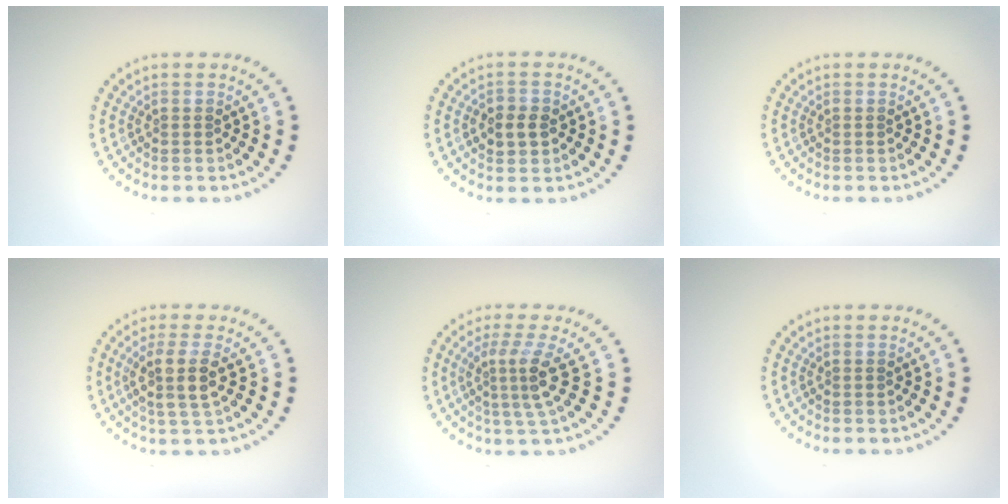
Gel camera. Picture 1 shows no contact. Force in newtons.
{"total": 2.4, "press": 2.3, "slide": 0.4}
{"total": 0.0}
{"total": 3.3, "press": 2.9, "slide": 1.6}
{"total": 3.4, "press": 2.3, "slide": 2.5}
{"total": 0.0}